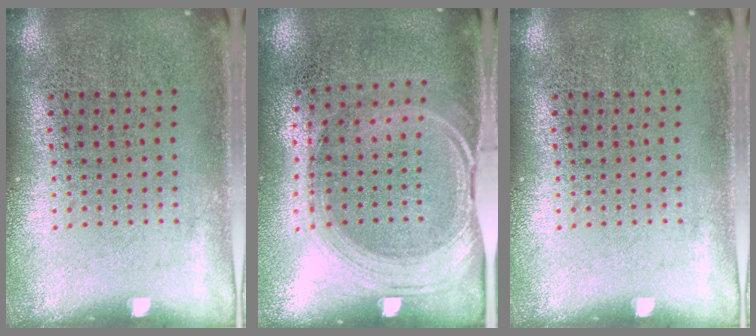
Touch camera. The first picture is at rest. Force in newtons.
{"total": 1.5, "press": 1.3, "slide": 0.8}
{"total": 0.0}